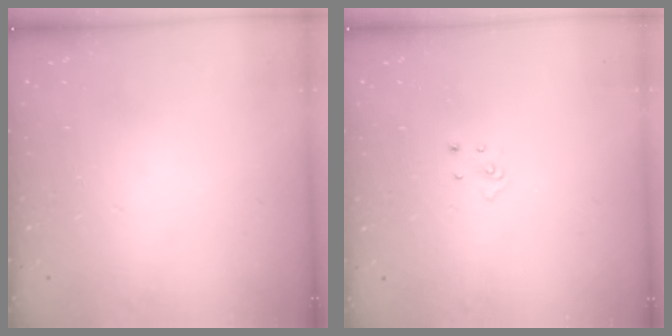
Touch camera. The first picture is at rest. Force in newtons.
{"total": 3.0, "press": 2.9, "slide": 0.3}